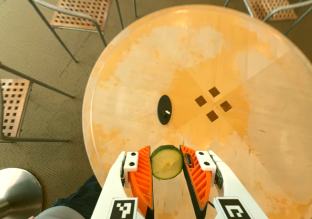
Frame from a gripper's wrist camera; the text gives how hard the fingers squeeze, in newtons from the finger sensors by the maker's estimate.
{"total": 9.2, "left": 9.5, "right": 9.0}